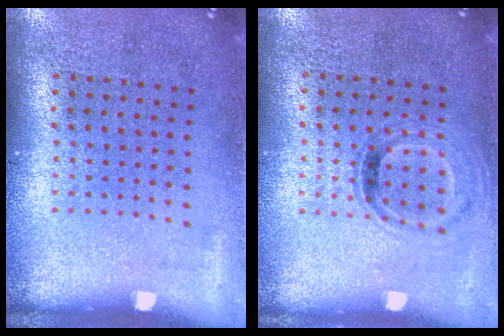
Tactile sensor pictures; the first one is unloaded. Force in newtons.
{"total": 1.0, "press": 0.9, "slide": 0.5}